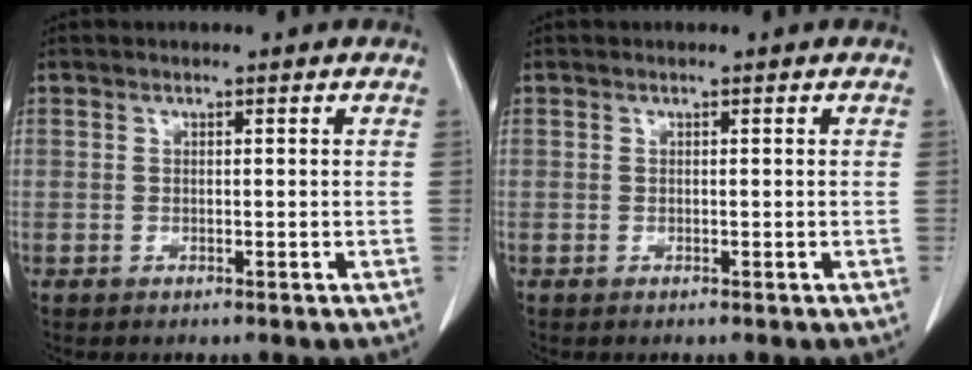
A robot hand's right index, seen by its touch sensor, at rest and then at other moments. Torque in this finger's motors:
{"motor_torque": [0.00, 0.00, 0.00, 0.00]}